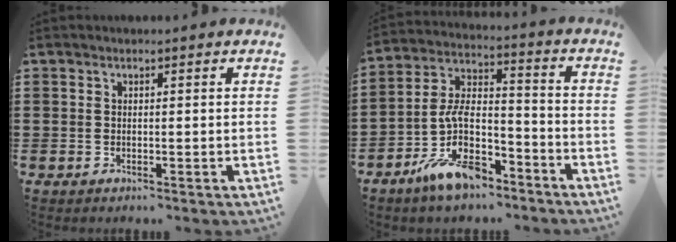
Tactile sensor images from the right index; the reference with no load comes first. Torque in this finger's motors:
{"motor_torque": [1.04, 1.10, 0.02, -0.21]}